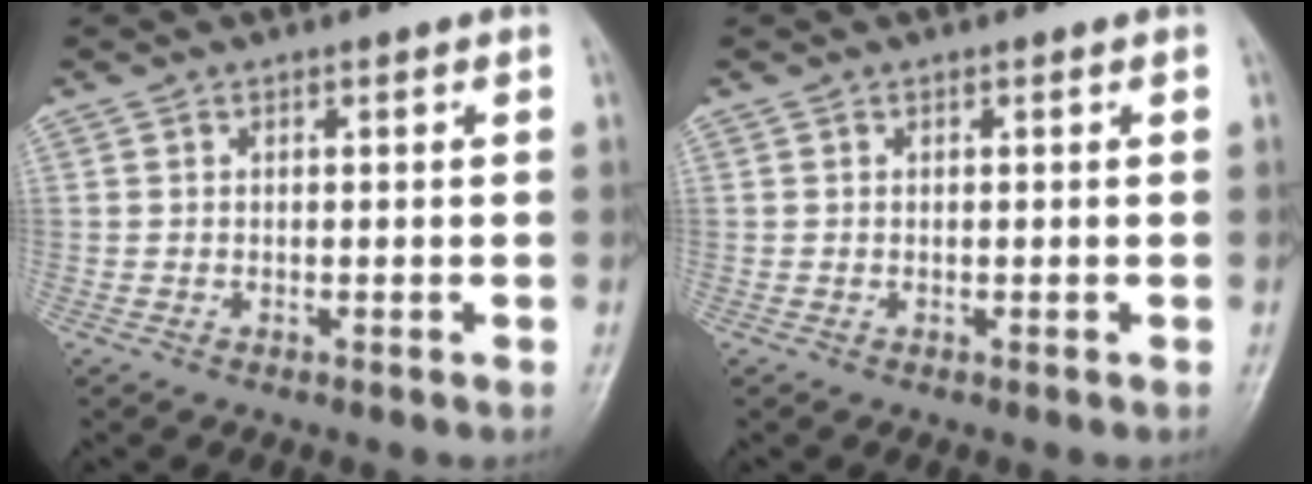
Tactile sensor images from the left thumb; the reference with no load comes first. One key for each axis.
{"total": 0.0}